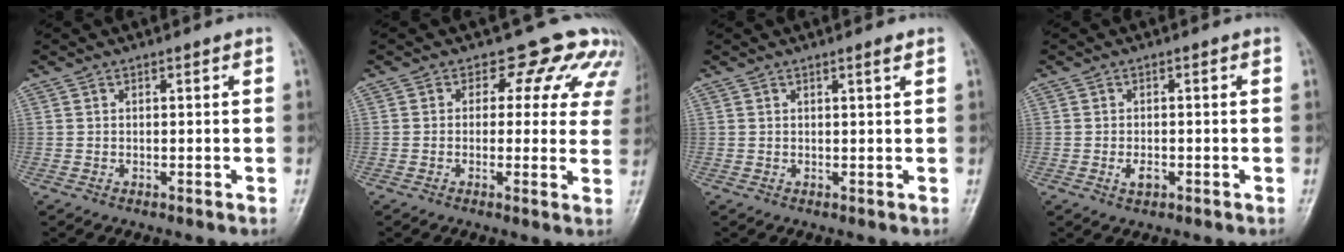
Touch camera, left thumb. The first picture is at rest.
{"total": 9.1, "force": [6.4, 5.8, 2.9], "torque": [0.020, -0.021, 0.048]}
{"total": 1.2, "force": [0.8, 0.0, 0.9], "torque": [-0.014, -0.005, 0.011]}
{"total": 2.1, "force": [-0.9, 1.2, 1.4], "torque": [-0.024, 0.001, -0.013]}